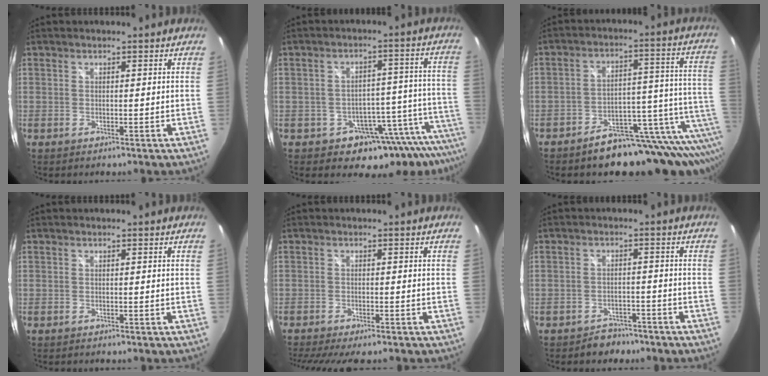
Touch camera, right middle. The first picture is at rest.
{"total": 11.9, "force": [-9.6, 5.7, 4.3], "torque": [-0.049, 0.028, -0.118]}
{"total": 16.5, "force": [-11.7, 6.5, 9.6], "torque": [-0.097, 0.004, -0.162]}
{"total": 0.8, "force": [-0.8, 0.2, 0.2], "torque": [-0.005, -0.006, -0.014]}
{"total": 8.1, "force": [-6.9, 0.8, 4.1], "torque": [-0.093, -0.027, -0.111]}
{"total": 4.7, "force": [-3.9, 2.7, 0.5], "torque": [-0.016, 0.012, -0.052]}